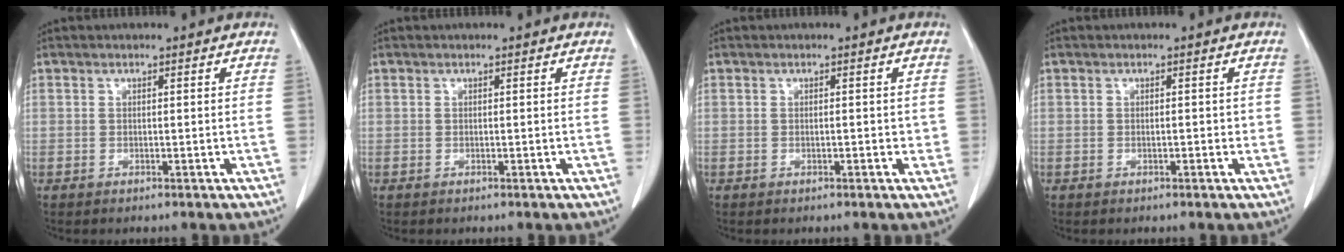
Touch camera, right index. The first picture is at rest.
{"total": 0.0}
{"total": 1.1, "force": [0.0, 0.6, 0.9], "torque": [-0.010, 0.002, -0.003]}
{"total": 0.9, "force": [-0.1, 0.4, 0.8], "torque": [-0.010, 0.002, -0.003]}